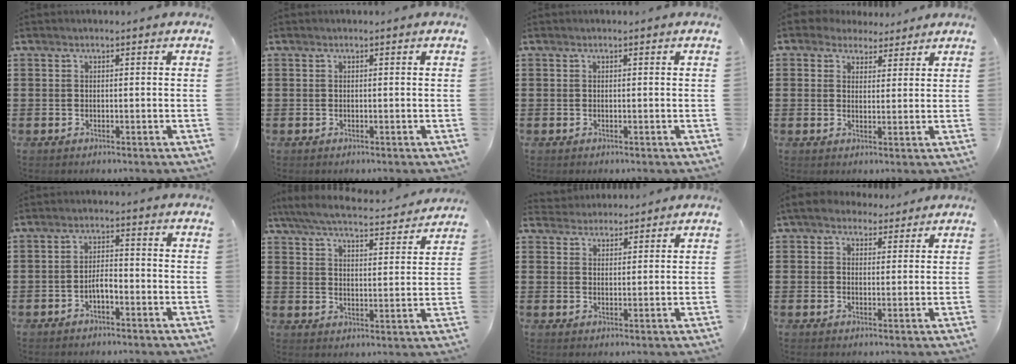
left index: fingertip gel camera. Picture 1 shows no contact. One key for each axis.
{"total": 0.0}
{"total": 0.0}
{"total": 3.1, "fx": 2.4, "fy": 1.9, "fz": 0.2, "tx": -0.018, "ty": 0.007, "tz": 0.046}
{"total": 3.0, "fx": -1.6, "fy": 0.9, "fz": 2.5, "tx": -0.054, "ty": 0.005, "tz": -0.033}
{"total": 6.0, "fx": 5.5, "fy": 0.2, "fz": 2.2, "tx": -0.068, "ty": -0.038, "tz": 0.093}
{"total": 2.9, "fx": 2.7, "fy": 0.7, "fz": -0.4, "tx": -0.002, "ty": -0.004, "tz": 0.053}
{"total": 4.0, "fx": 3.2, "fy": 2.1, "fz": 1.3, "tx": -0.038, "ty": 0.004, "tz": 0.059}